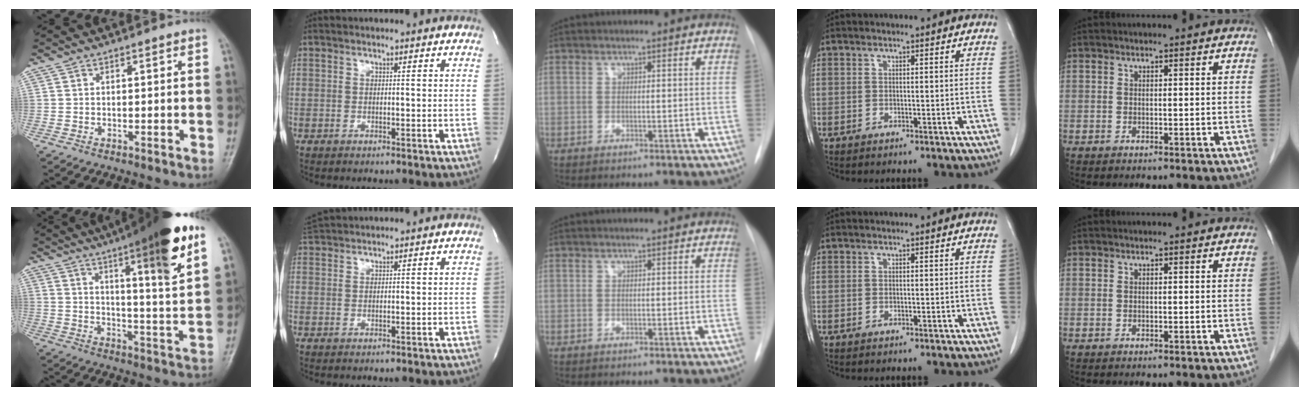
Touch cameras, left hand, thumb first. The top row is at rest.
{"thumb": {"total": 21.7, "force": [12.0, 3.0, 17.8], "torque": [-0.242, -0.040, 0.177]}, "index": {"total": 3.2, "force": [3.2, -0.4, 0.6], "torque": [-0.011, 0.025, 0.064]}}